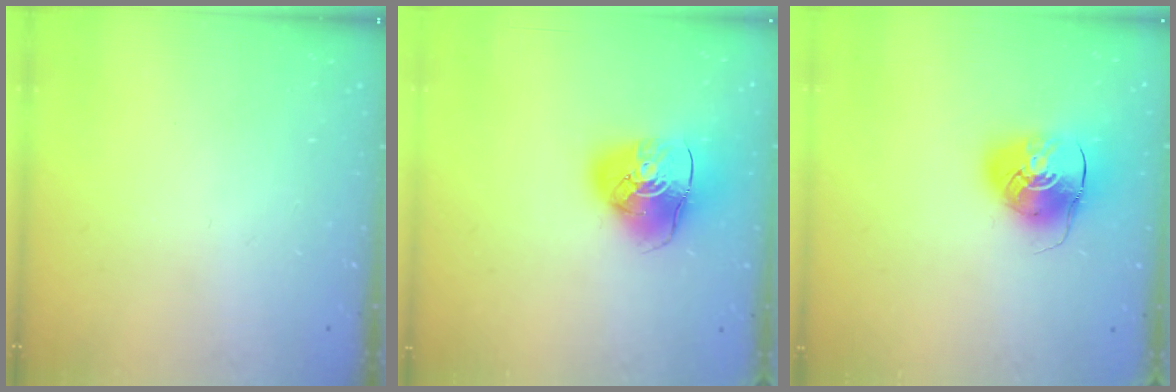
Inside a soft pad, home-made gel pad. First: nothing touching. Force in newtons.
{"total": 11.3, "press": 11.1, "slide": 1.7}
{"total": 9.5, "press": 9.3, "slide": 1.5}